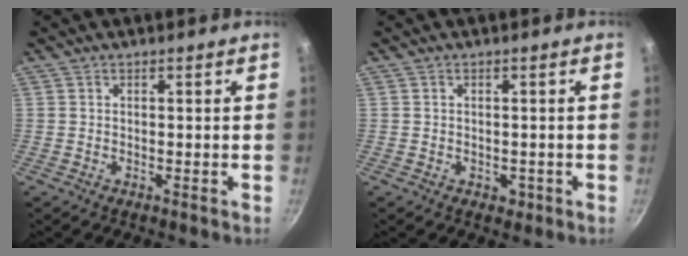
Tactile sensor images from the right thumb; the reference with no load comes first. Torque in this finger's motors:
{"motor_torque": [0.05, 0.17, -0.31, 0.22, -0.02]}